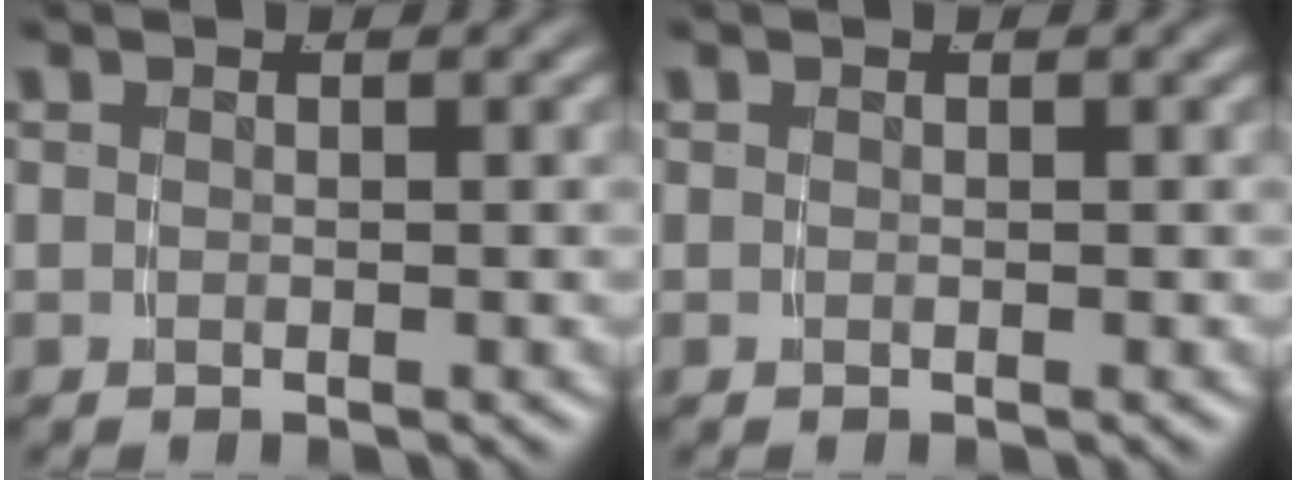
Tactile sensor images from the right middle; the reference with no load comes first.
{"total": 0.0}